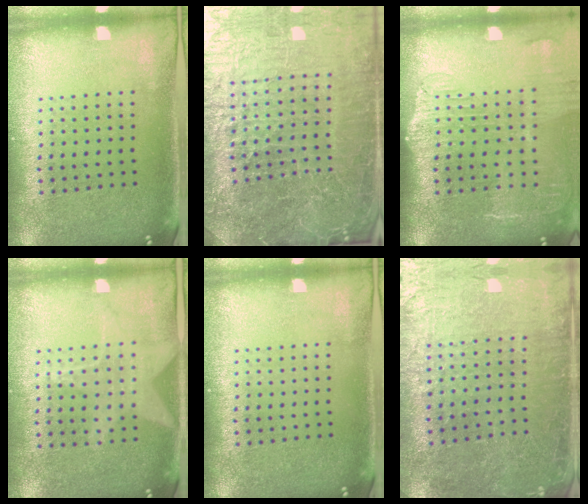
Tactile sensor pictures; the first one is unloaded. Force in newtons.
{"total": 6.8, "press": 6.1, "slide": 3.1}
{"total": 2.1, "press": 1.7, "slide": 1.2}
{"total": 1.1, "press": 0.9, "slide": 0.6}
{"total": 0.0}
{"total": 1.6, "press": 1.6, "slide": 0.1}